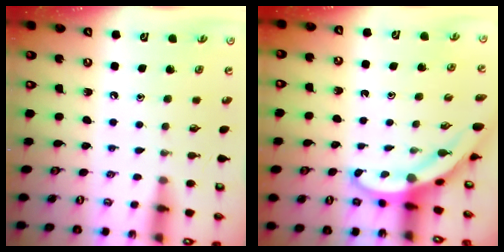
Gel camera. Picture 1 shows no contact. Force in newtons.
{"total": 3.6, "press": 3.6, "slide": 0.1}